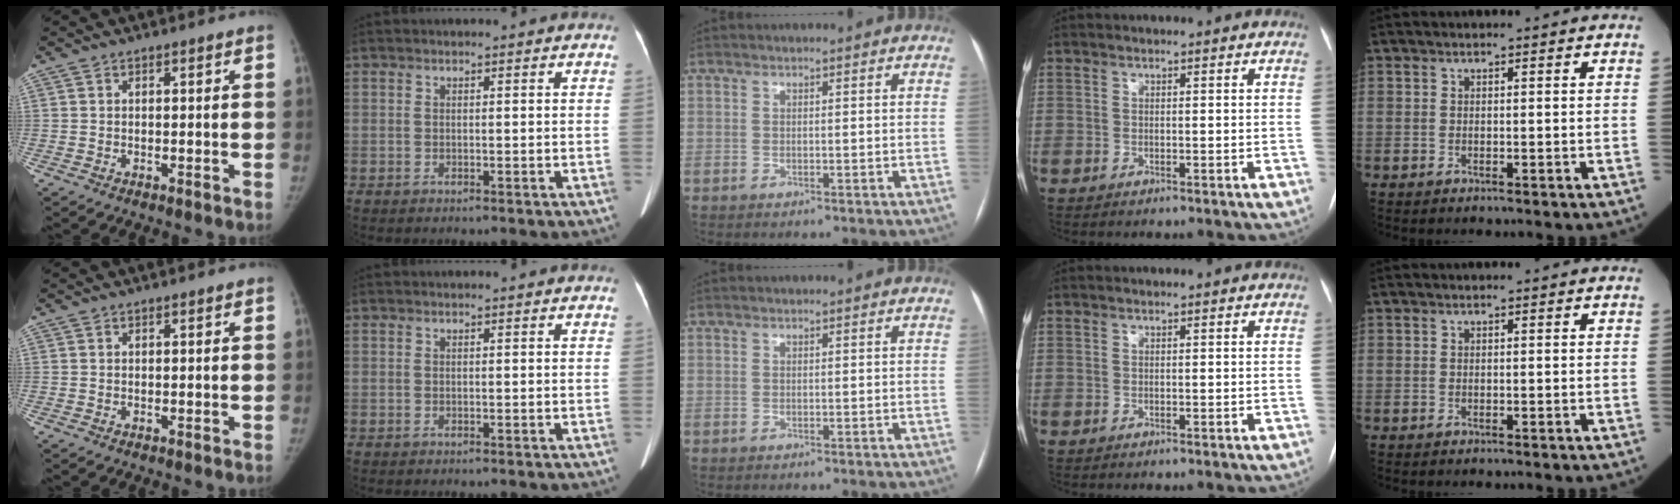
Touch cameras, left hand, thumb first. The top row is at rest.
{}